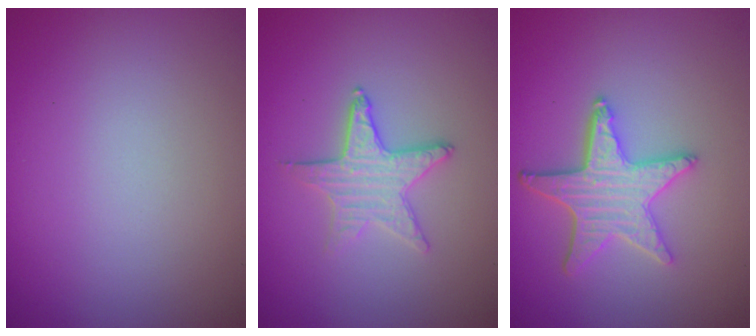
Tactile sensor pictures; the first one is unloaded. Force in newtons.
{"total": 2.8, "press": 2.5, "slide": 1.3}
{"total": 4.4, "press": 3.7, "slide": 2.4}